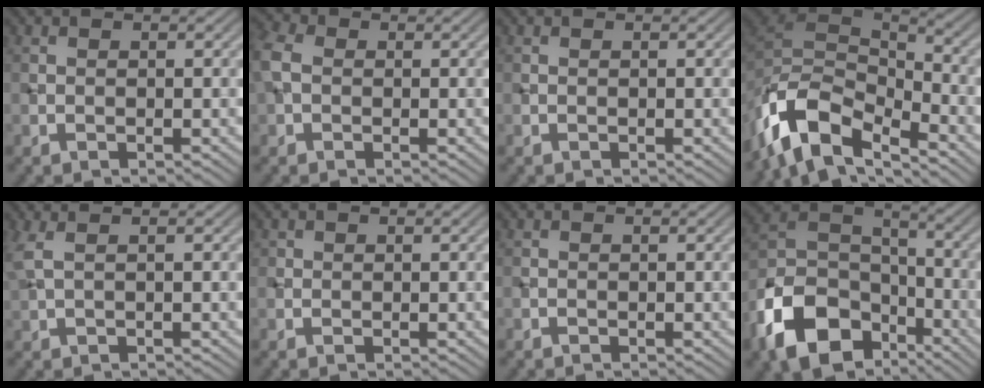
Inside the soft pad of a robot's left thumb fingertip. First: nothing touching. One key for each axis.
{"total": 4.1, "fx": 0.2, "fy": 3.1, "fz": 2.7, "tx": -0.081, "ty": 0.008, "tz": -0.007}
{"total": 0.0}
{"total": 12.9, "fx": -7.3, "fy": 6.0, "fz": 8.8, "tx": -0.199, "ty": -0.008, "tz": -0.135}
{"total": 2.6, "fx": 1.2, "fy": 0.7, "fz": 2.2, "tx": -0.056, "ty": 0.014, "tz": 0.020}
{"total": 0.6, "fx": 0.3, "fy": 0.6, "fz": 0.1, "tx": 0.001, "ty": -0.002, "tz": 0.002}
{"total": 0.0}
{"total": 14.7, "fx": -8.0, "fy": 9.3, "fz": 8.1, "tx": -0.198, "ty": -0.024, "tz": -0.166}